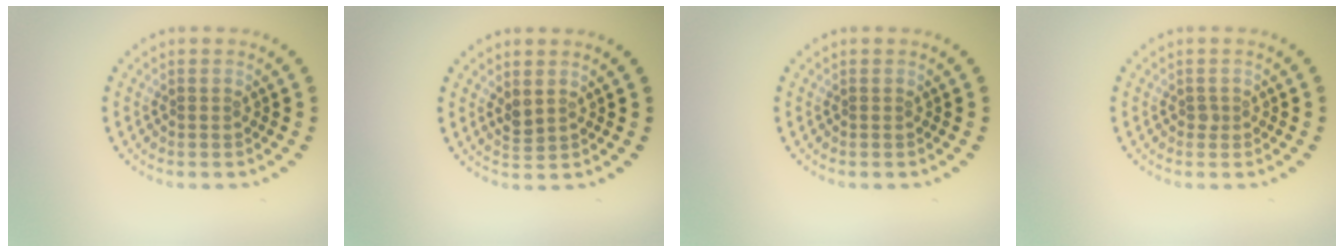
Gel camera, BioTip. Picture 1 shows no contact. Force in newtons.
{"total": 1.1, "press": 1.0, "slide": 0.5}
{"total": 0.0}
{"total": 0.6, "press": 0.4, "slide": 0.4}